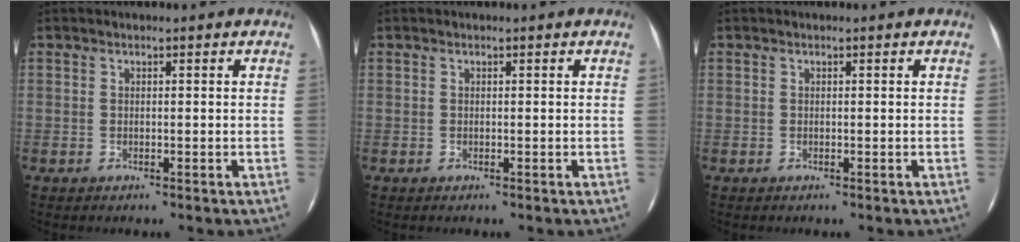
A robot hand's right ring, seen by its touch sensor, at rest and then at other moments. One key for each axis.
{"total": 0.0}
{"total": 0.0}